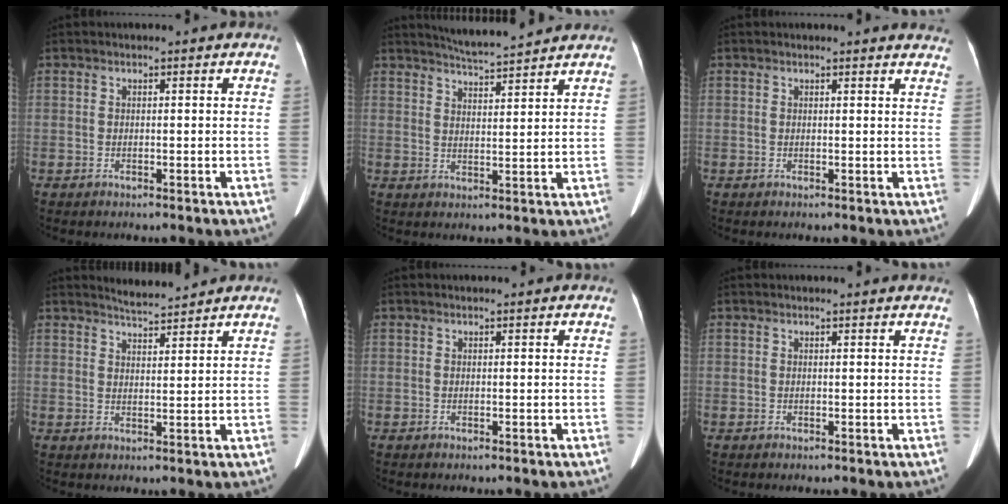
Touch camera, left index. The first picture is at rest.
{"total": 7.8, "force": [7.4, -0.2, 2.4], "torque": [-0.053, 0.013, 0.114]}
{"total": 6.2, "force": [6.0, 0.6, 1.0], "torque": [0.000, -0.009, 0.036]}
{"total": 3.7, "force": [3.7, -0.2, 0.4], "torque": [-0.015, 0.002, 0.063]}
{"total": 0.0}
{"total": 2.4, "force": [2.3, 0.1, 0.5], "torque": [-0.012, 0.006, 0.016]}